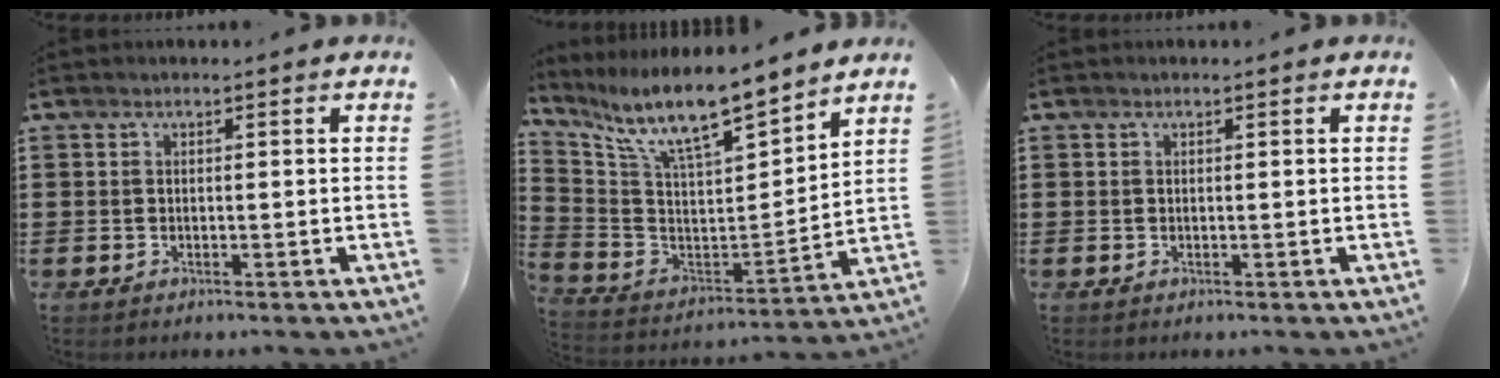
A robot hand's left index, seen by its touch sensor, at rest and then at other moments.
{"total": 9.9, "force": [8.4, 1.6, 5.0], "torque": [-0.134, -0.051, 0.142]}
{"total": 0.0}